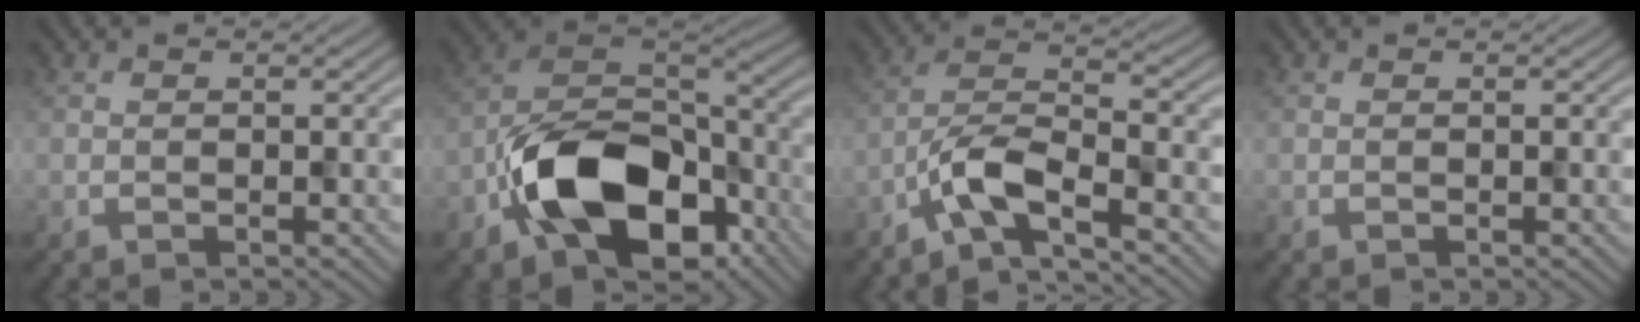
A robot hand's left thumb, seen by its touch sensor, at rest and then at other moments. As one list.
[{"total": 13.9, "force": [-6.8, 8.3, 8.9], "torque": [-0.157, -0.015, -0.133]}, {"total": 6.0, "force": [-4.0, 1.5, 4.3], "torque": [-0.081, 0.008, -0.088]}, {"total": 0.0}]